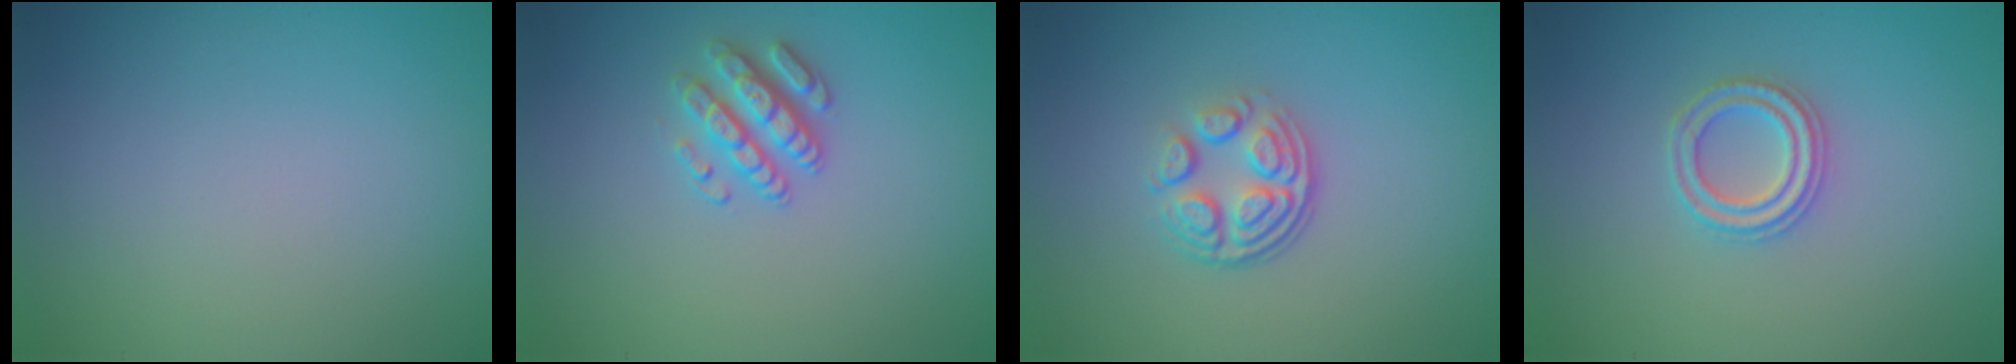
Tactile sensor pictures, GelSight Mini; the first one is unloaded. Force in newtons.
{"total": 2.6, "press": 2.5, "slide": 0.7}
{"total": 4.0, "press": 2.8, "slide": 2.9}
{"total": 2.3, "press": 2.2, "slide": 0.4}